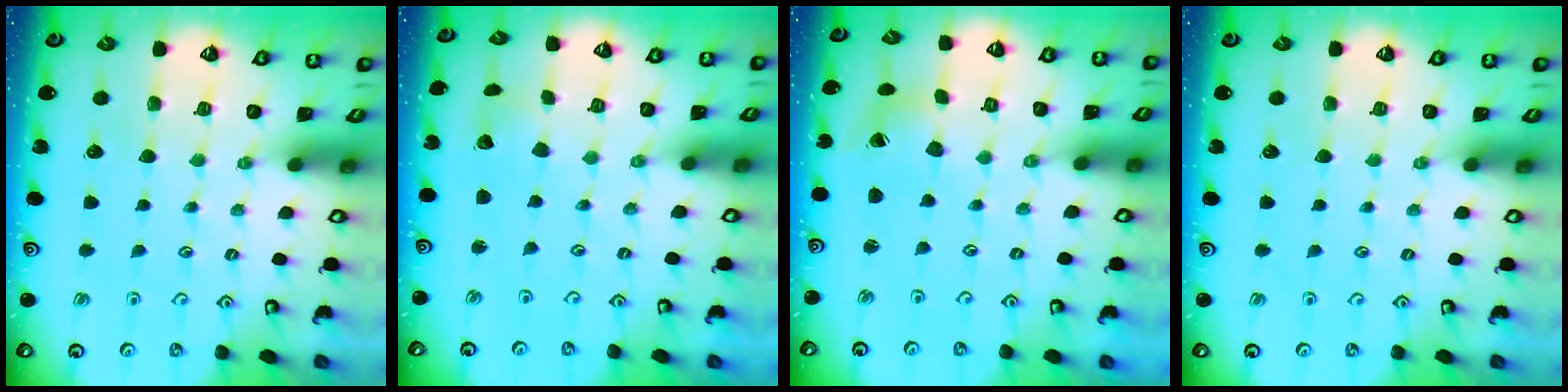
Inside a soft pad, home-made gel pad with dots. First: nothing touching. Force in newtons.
{"total": 3.3, "press": 3.3, "slide": 0.3}
{"total": 3.6, "press": 3.6, "slide": 0.5}
{"total": 0.0}